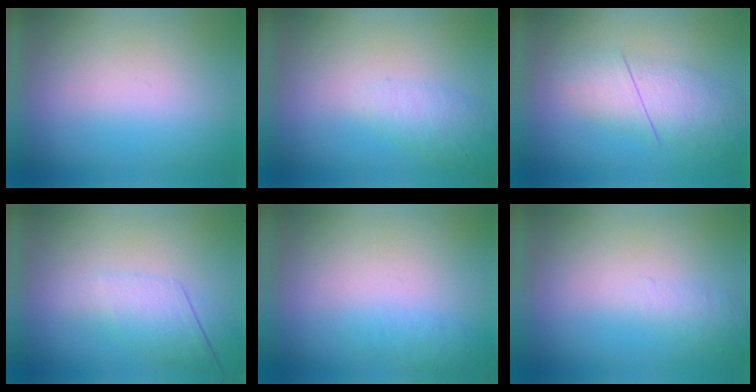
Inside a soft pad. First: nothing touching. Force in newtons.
{"total": 2.0}
{"total": 2.8}
{"total": 2.2}
{"total": 1.4}
{"total": 1.1}